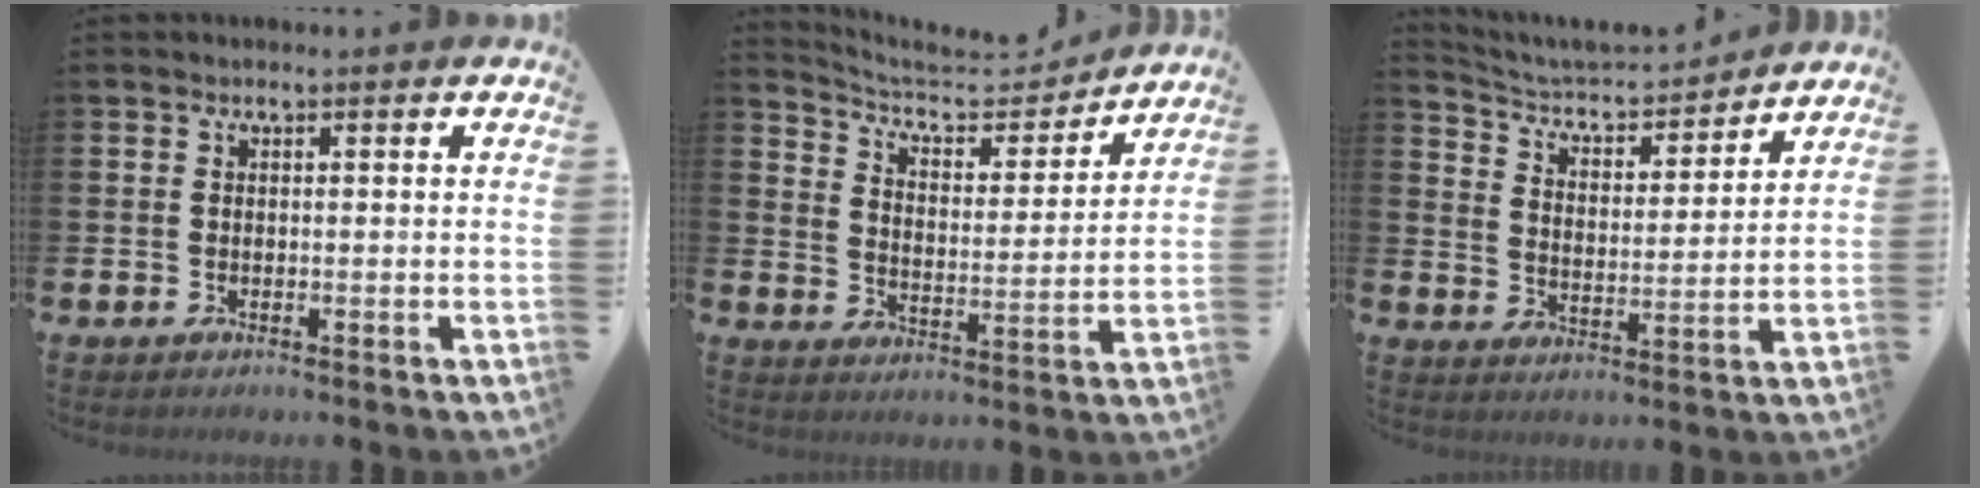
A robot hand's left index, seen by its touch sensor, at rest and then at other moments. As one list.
[{"total": 6.7, "force": [6.2, 1.8, 1.7], "torque": [-0.064, -0.046, 0.103]}, {"total": 5.4, "force": [5.2, 1.3, 1.0], "torque": [-0.055, -0.043, 0.084]}]